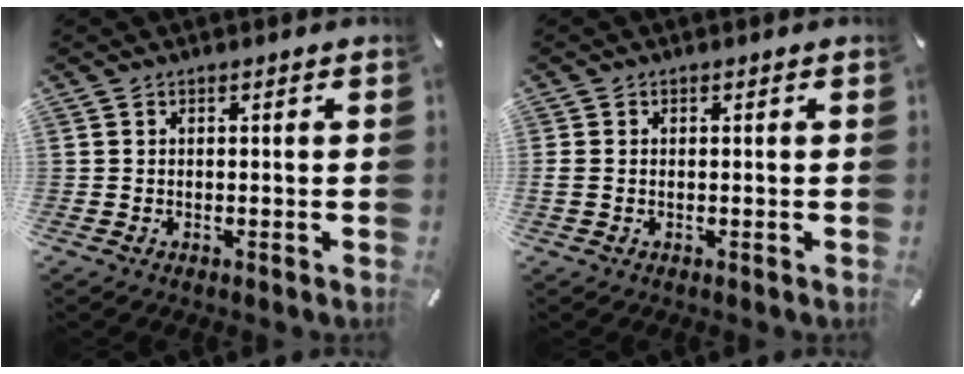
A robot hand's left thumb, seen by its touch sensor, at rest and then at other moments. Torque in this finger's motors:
{"motor_torque": [0.08, 0.08, 0.02, -0.03, 0.04]}